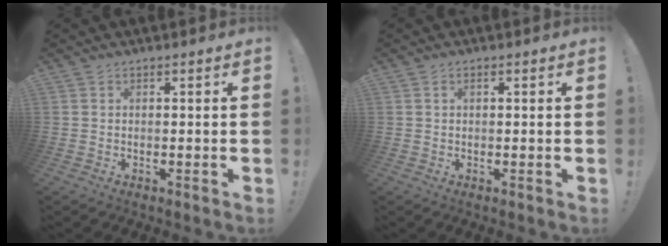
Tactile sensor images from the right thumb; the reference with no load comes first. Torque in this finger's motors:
{"motor_torque": [-0.30, -0.31, -0.26, -0.02, 0.06]}